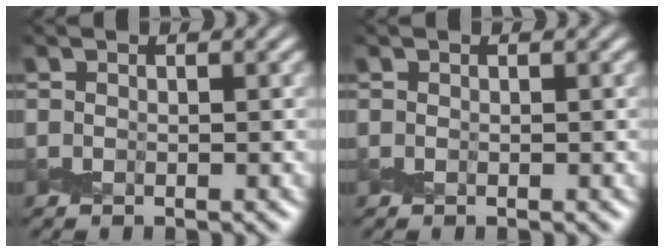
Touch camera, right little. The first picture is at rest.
{"total": 0.0}